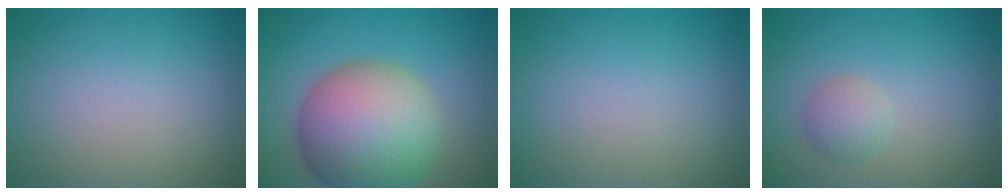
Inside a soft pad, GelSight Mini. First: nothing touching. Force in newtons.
{"total": 12.6, "press": 12.6, "slide": 0.5}
{"total": 0.0}
{"total": 2.0, "press": 2.0, "slide": 0.0}